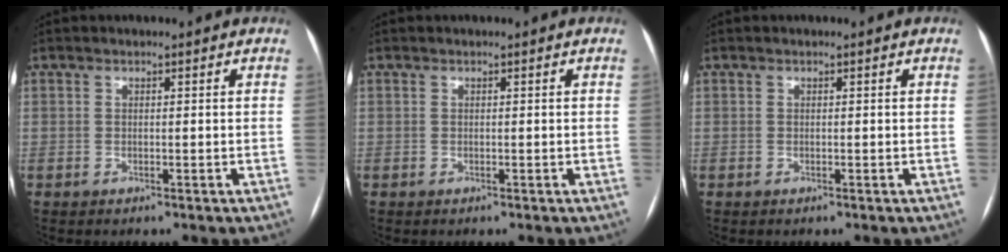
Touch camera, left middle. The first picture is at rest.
{"total": 0.0}
{"total": 0.0}